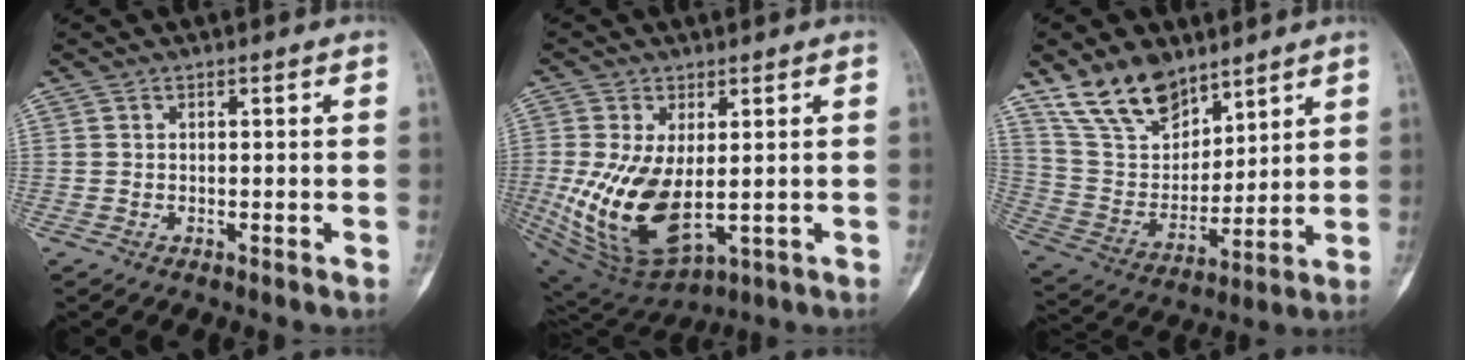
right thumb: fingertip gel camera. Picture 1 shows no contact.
{"total": 16.0, "force": [-0.8, 8.6, 13.5], "torque": [-0.261, -0.016, 0.011]}
{"total": 14.7, "force": [10.7, 7.7, 6.4], "torque": [-0.089, -0.054, 0.216]}